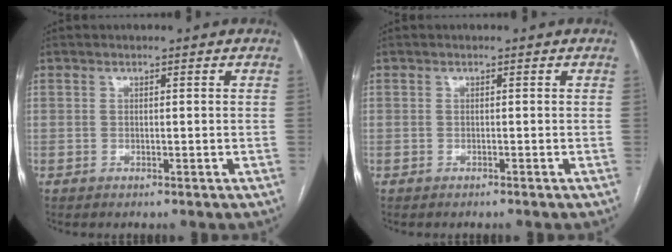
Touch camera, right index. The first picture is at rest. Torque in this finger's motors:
{"motor_torque": [-0.08, 0.11, -0.39, -0.13]}